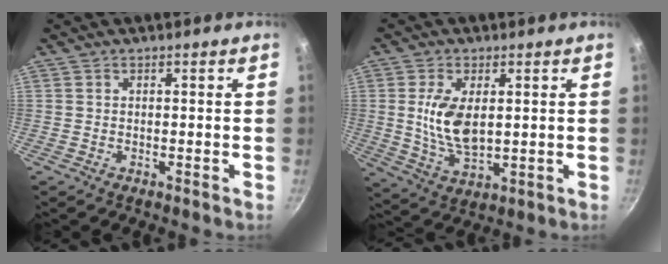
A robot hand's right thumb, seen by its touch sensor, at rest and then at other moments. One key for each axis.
{"total": 9.7, "fx": 1.4, "fy": 5.1, "fz": 8.2, "tx": -0.156, "ty": -0.014, "tz": 0.034}